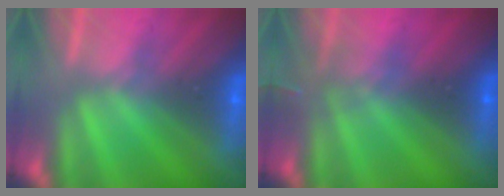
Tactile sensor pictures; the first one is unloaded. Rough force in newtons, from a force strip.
{"total": 2.8}